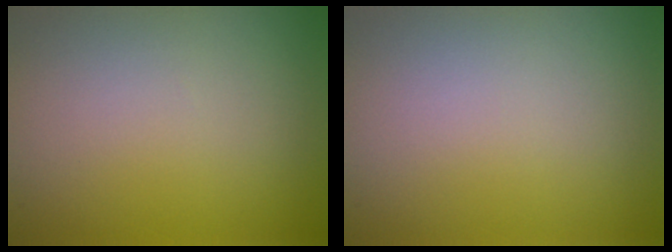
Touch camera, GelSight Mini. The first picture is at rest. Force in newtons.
{"total": 0.0}